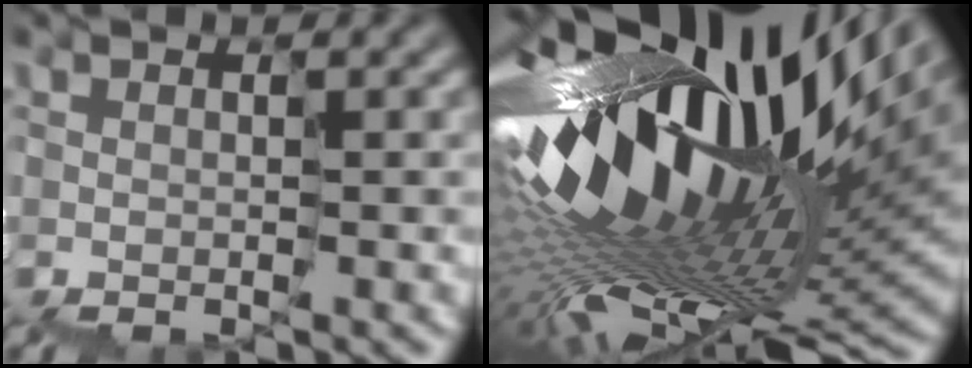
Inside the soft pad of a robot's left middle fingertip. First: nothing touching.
{"total": 15.0, "force": [4.5, 5.1, 13.3], "torque": [-0.214, 0.008, 0.083]}